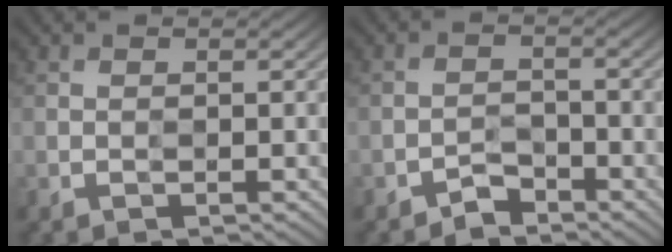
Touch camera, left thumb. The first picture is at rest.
{"total": 1.9, "force": [-1.8, 0.3, -0.6], "torque": [0.020, 0.010, -0.037]}